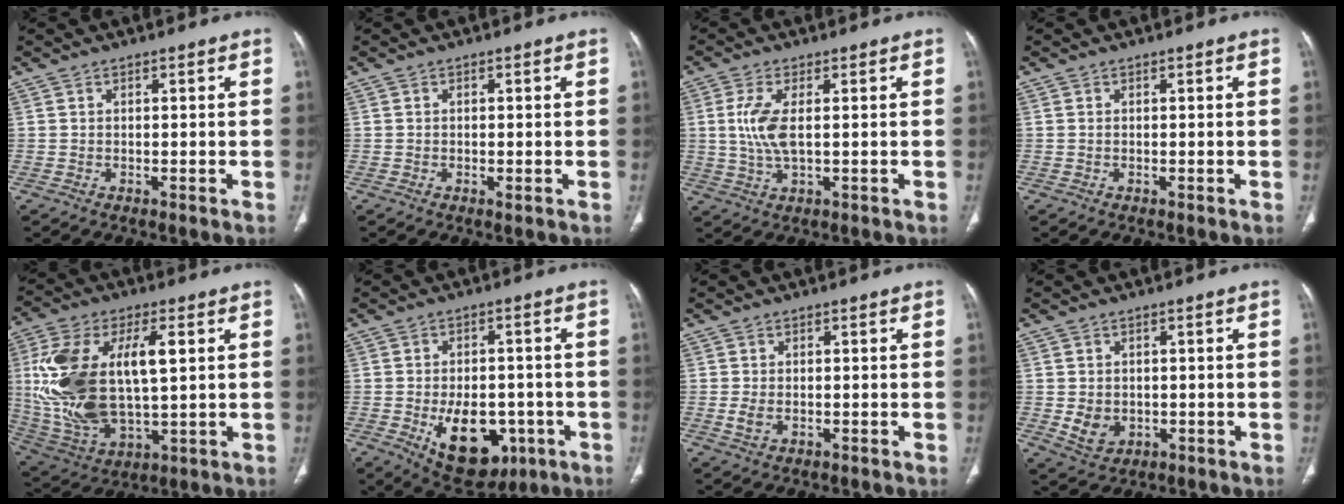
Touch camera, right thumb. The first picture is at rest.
{"total": 0.6, "force": [-0.1, 0.3, 0.5], "torque": [-0.010, -0.003, -0.003]}
{"total": 6.4, "force": [0.7, 2.3, 5.9], "torque": [-0.147, -0.003, 0.015]}
{"total": 0.0}
{"total": 22.6, "force": [3.2, 11.0, 19.5], "torque": [-0.393, -0.007, 0.066]}
{"total": 14.5, "force": [-4.7, 8.9, 10.4], "torque": [-0.120, 0.013, -0.050]}
{"total": 2.2, "force": [-0.3, 1.5, 1.7], "torque": [-0.039, -0.001, -0.006]}
{"total": 4.6, "force": [-0.5, 3.8, 2.5], "torque": [-0.032, -0.002, 0.005]}